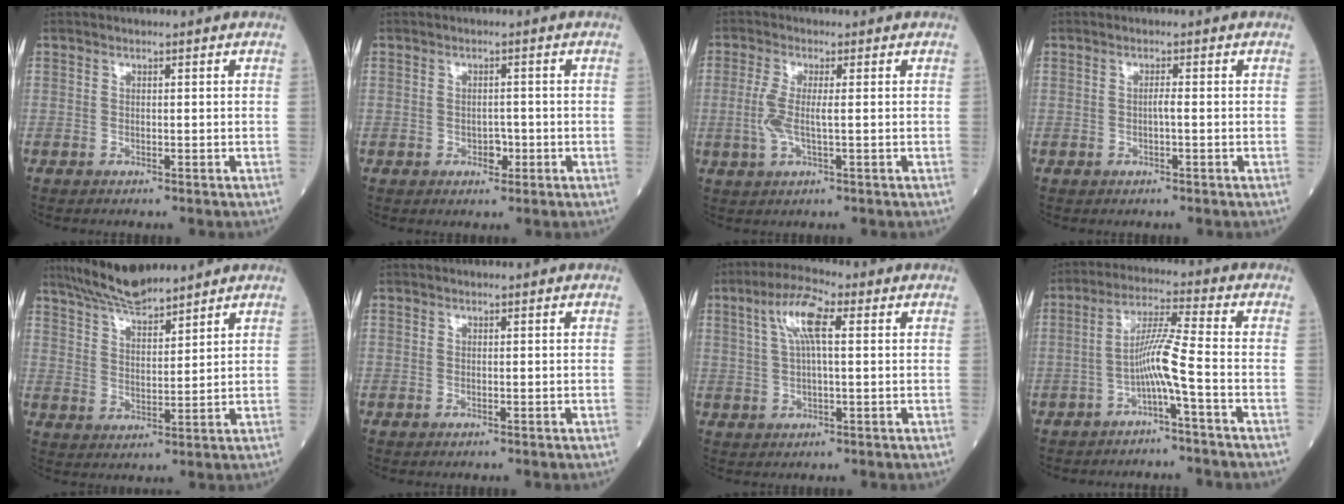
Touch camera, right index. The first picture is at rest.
{"total": 1.7, "force": [-0.7, 1.1, 1.1], "torque": [-0.014, 0.003, -0.008]}
{"total": 4.1, "force": [-0.2, 0.6, 4.0], "torque": [-0.099, -0.003, -0.007]}
{"total": 0.9, "force": [-0.2, -0.1, 0.8], "torque": [-0.014, 0.001, -0.004]}
{"total": 8.8, "force": [7.9, 1.0, 3.7], "torque": [-0.076, 0.008, 0.150]}
{"total": 0.0}
{"total": 7.1, "force": [2.3, 1.4, 6.6], "torque": [-0.131, 0.019, 0.042]}
{"total": 6.2, "force": [-2.3, -1.1, 5.6], "torque": [-0.107, 0.017, -0.045]}